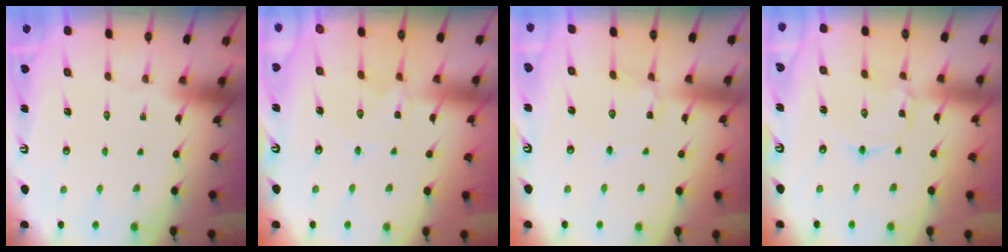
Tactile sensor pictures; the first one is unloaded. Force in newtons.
{"total": 0.5, "press": 0.5, "slide": 0.2}
{"total": 2.3, "press": 2.3, "slide": 0.3}
{"total": 2.1, "press": 2.1, "slide": 0.1}